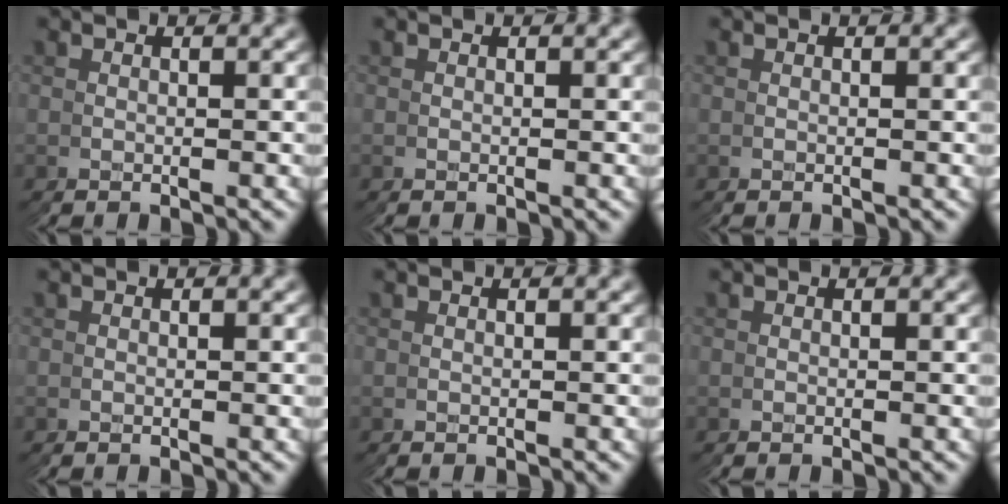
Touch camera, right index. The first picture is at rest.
{"total": 0.0}
{"total": 0.0}
{"total": 0.0}
{"total": 0.0}
{"total": 0.0}